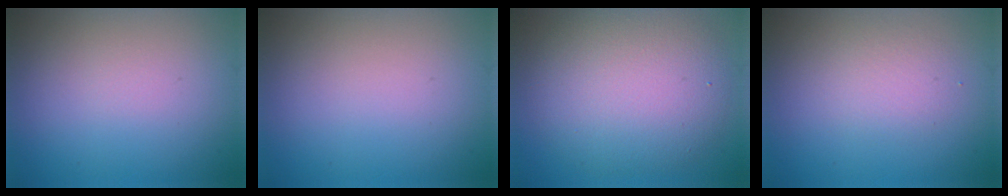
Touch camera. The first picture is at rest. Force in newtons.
{"total": 0.0}
{"total": 8.1, "press": 8.1, "slide": 0.3}
{"total": 1.8, "press": 1.8, "slide": 0.1}